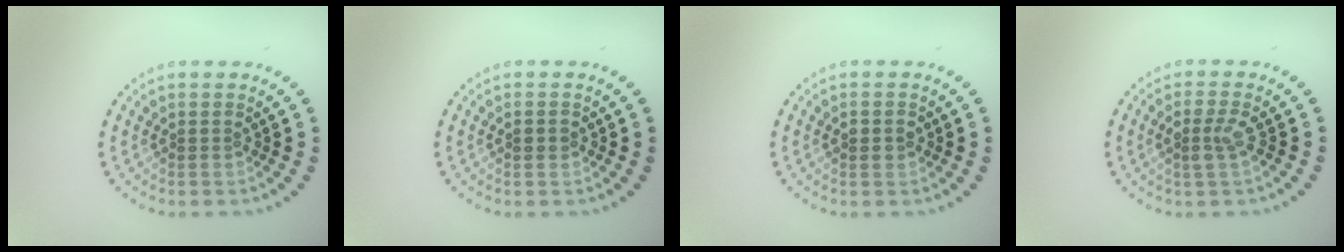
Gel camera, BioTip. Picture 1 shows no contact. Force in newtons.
{"total": 1.1, "press": 1.1, "slide": 0.1}
{"total": 1.7, "press": 1.6, "slide": 0.2}
{"total": 1.9, "press": 1.7, "slide": 0.8}